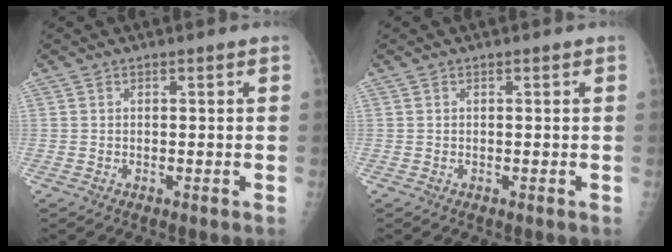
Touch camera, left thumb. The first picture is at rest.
{"total": 0.0}